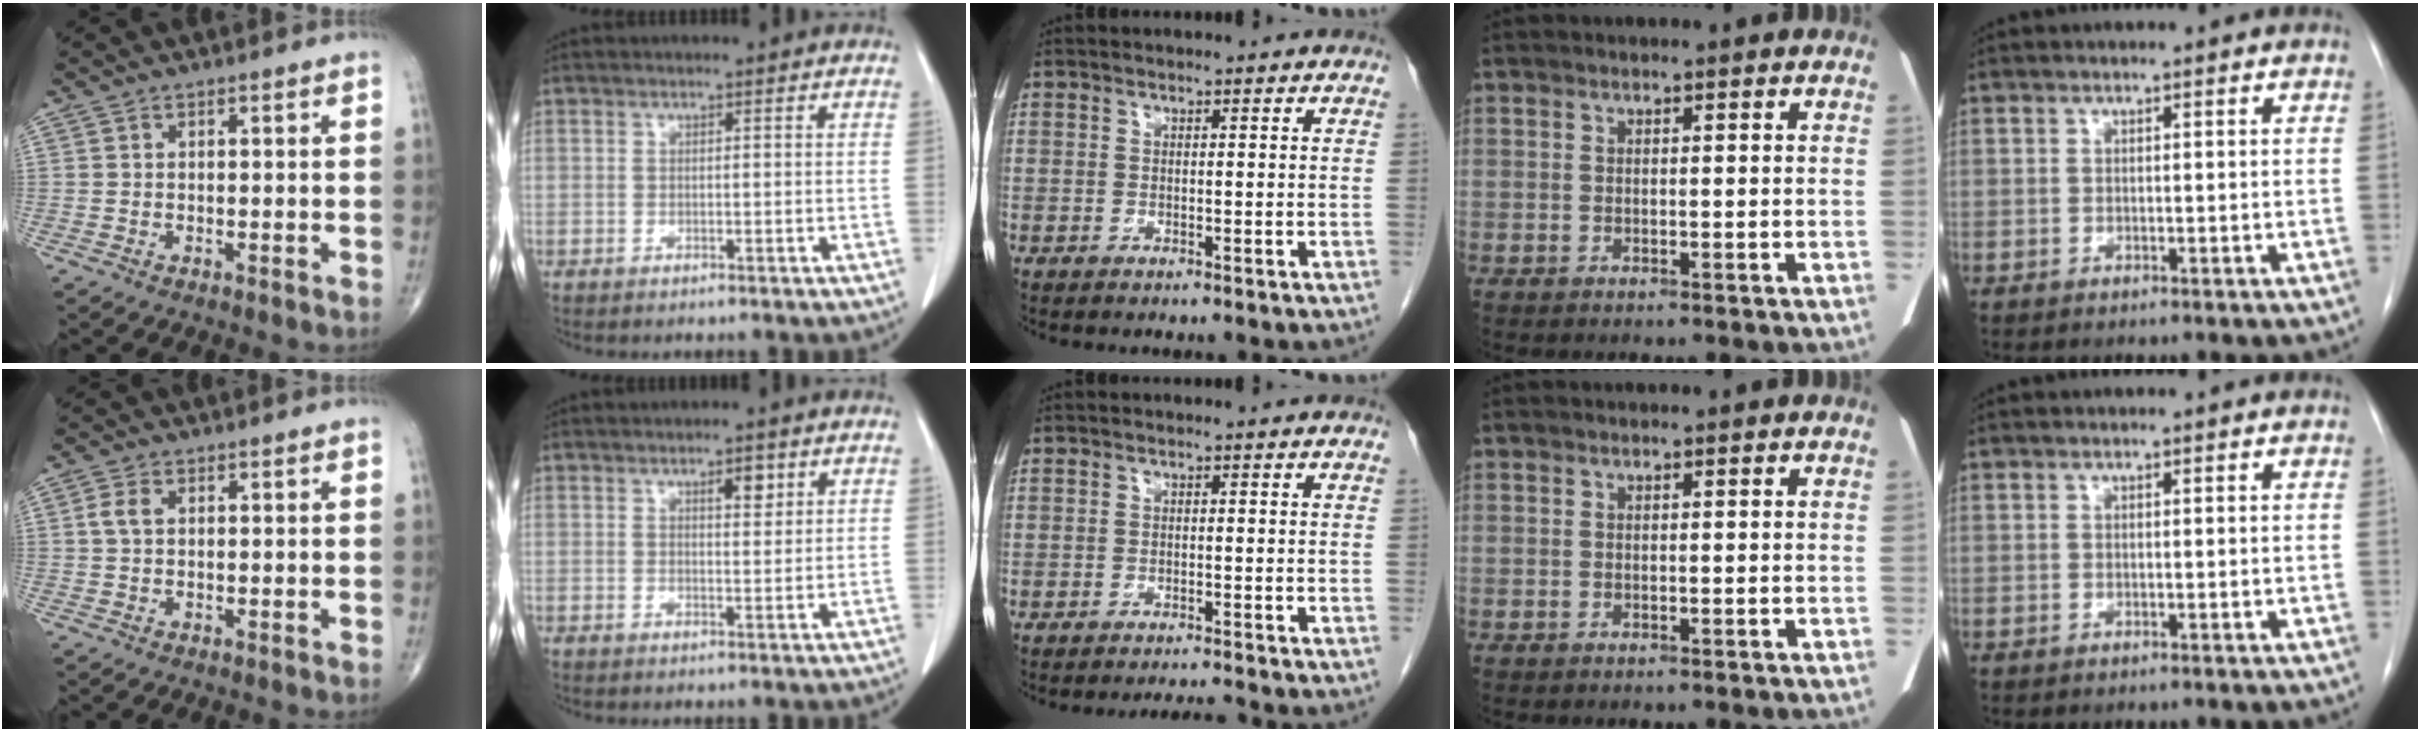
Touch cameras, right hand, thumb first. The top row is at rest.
{"thumb": {"total": 2.7, "force": [0.6, 1.7, 2.0], "torque": [-0.047, 0.008, 0.011]}, "index": {"total": 2.7, "force": [1.4, 0.9, 2.1], "torque": [-0.032, -0.003, 0.022]}, "middle": {"total": 2.2, "force": [-2.0, -0.8, 0.2], "torque": [-0.006, -0.012, -0.029]}}